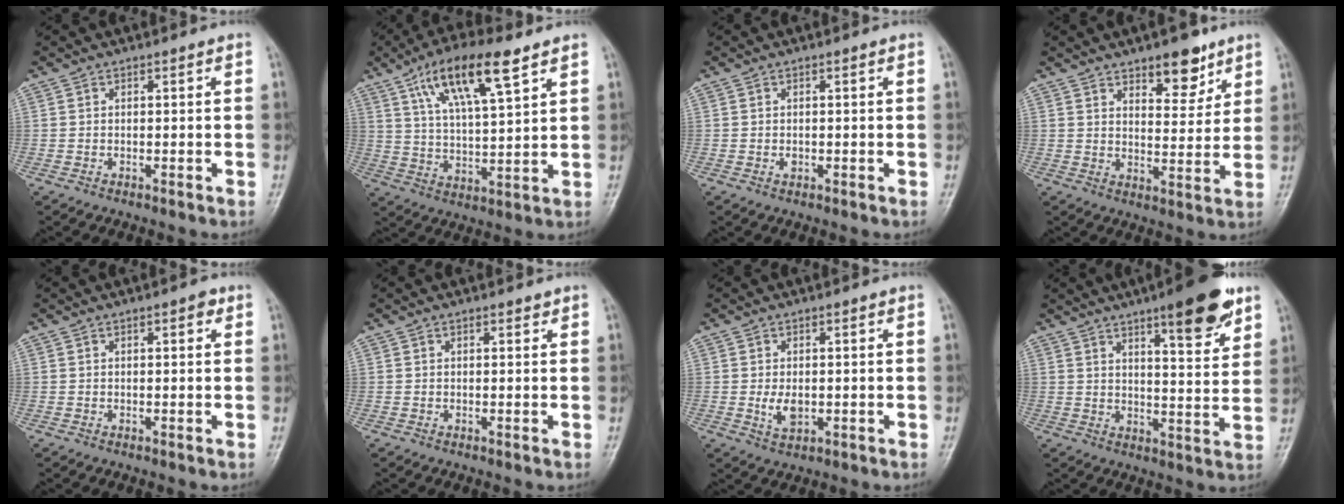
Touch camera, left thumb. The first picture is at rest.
{"total": 14.8, "force": [8.1, 4.2, 11.6], "torque": [-0.194, -0.020, 0.148]}
{"total": 0.9, "force": [-0.1, 0.6, 0.6], "torque": [-0.005, 0.000, -0.001]}
{"total": 8.7, "force": [5.8, 3.8, 5.4], "torque": [-0.049, -0.037, 0.086]}
{"total": 1.8, "force": [0.8, 0.7, 1.5], "torque": [-0.016, 0.000, 0.008]}
{"total": 1.0, "force": [0.7, 0.4, 0.6], "torque": [-0.007, -0.003, 0.009]}
{"total": 3.7, "force": [-0.2, 2.2, 3.0], "torque": [-0.049, -0.007, 0.000]}
{"total": 12.9, "force": [8.0, 3.0, 9.7], "torque": [-0.113, -0.043, 0.111]}